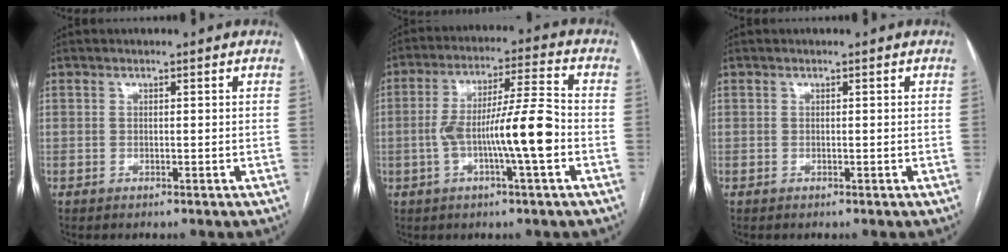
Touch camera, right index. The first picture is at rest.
{"total": 11.6, "force": [-2.7, 0.3, 11.2], "torque": [-0.204, 0.012, -0.050]}
{"total": 0.0}